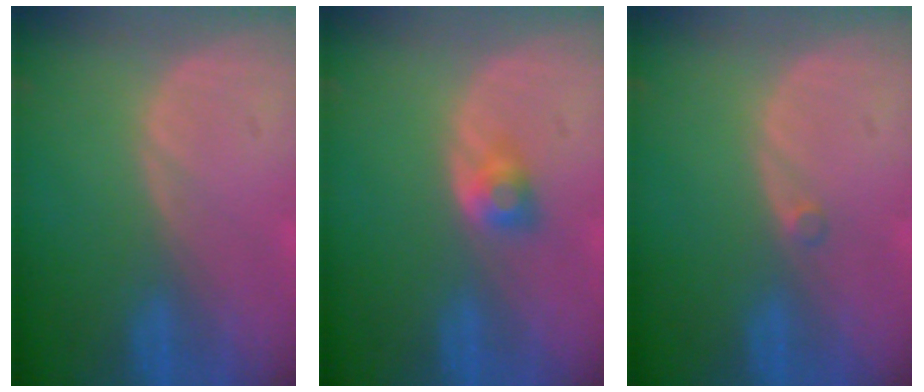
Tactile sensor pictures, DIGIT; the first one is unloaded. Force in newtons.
{"total": 2.7, "press": 2.4, "slide": 1.1}
{"total": 0.6, "press": 0.6, "slide": 0.1}